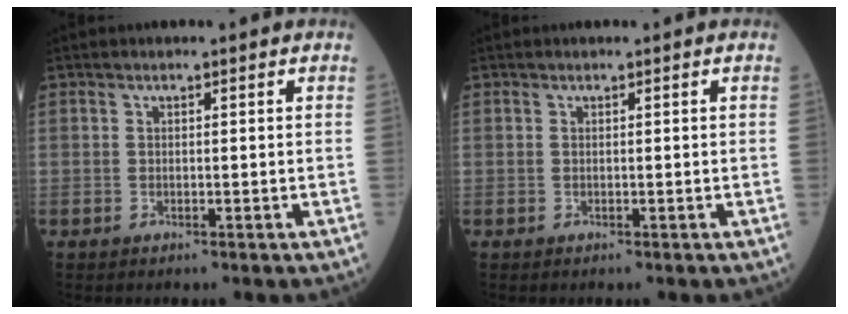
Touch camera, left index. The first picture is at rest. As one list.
[{"total": 0.0}]